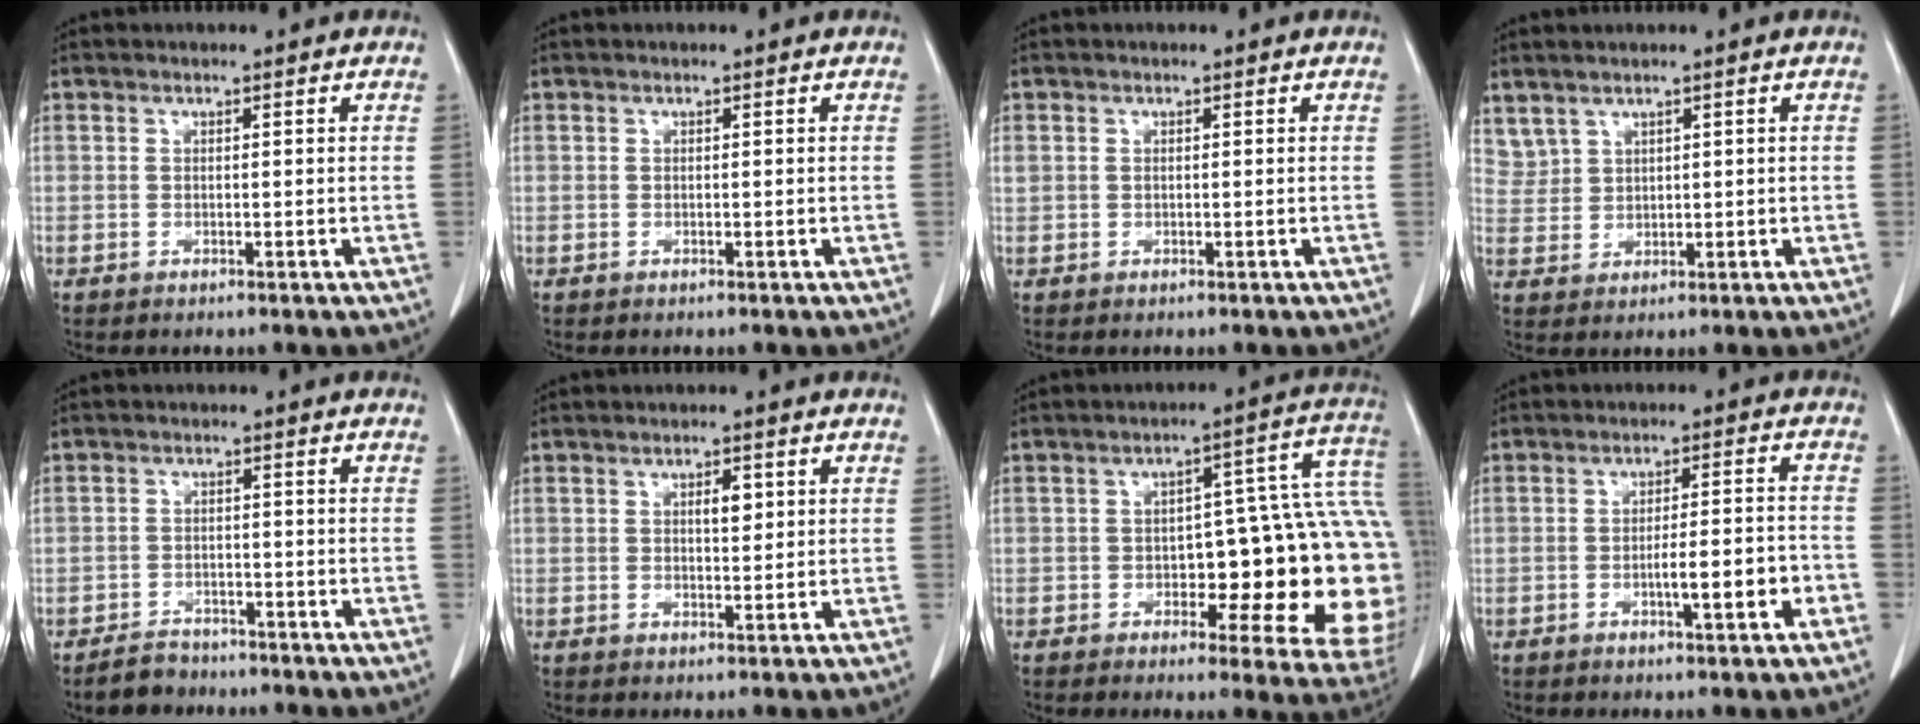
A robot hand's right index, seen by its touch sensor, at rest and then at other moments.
{"total": 0.0}
{"total": 1.1, "force": [0.3, 1.0, 0.5], "torque": [-0.013, 0.012, 0.010]}
{"total": 3.9, "force": [3.0, 2.5, 0.6], "torque": [-0.013, 0.010, 0.074]}
{"total": 3.5, "force": [-2.8, 2.0, -0.1], "torque": [-0.002, 0.007, -0.047]}
{"total": 2.5, "force": [0.9, 1.0, 2.1], "torque": [-0.029, 0.000, 0.013]}
{"total": 20.3, "force": [-1.8, 6.8, 19.1], "torque": [-0.157, 0.039, -0.010]}
{"total": 6.6, "force": [-2.5, 0.8, 6.1], "torque": [-0.090, 0.010, -0.035]}